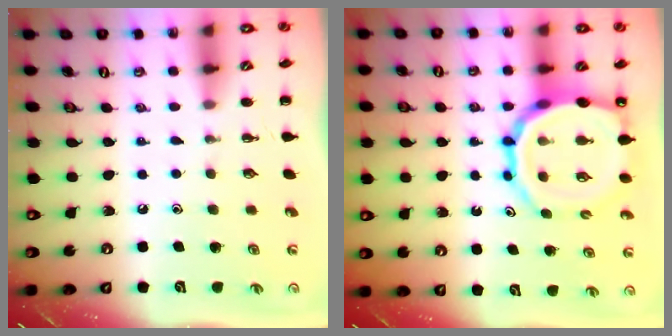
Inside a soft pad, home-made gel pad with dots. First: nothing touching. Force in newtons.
{"total": 16.2, "press": 15.9, "slide": 3.2}